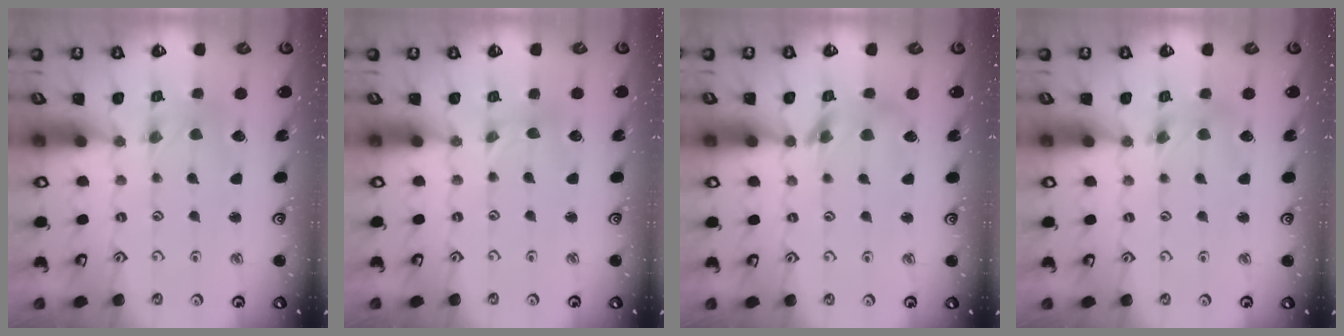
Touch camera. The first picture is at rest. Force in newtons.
{"total": 0.0}
{"total": 8.9, "press": 8.8, "slide": 0.9}
{"total": 2.9, "press": 2.9, "slide": 0.3}